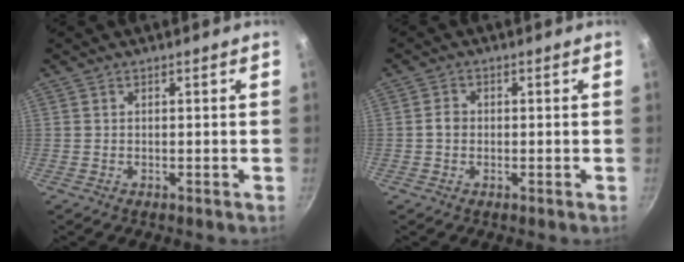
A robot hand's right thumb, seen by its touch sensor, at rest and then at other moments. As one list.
[{"total": 2.1, "force": [-0.3, 1.8, 1.1], "torque": [-0.012, 0.011, -0.006]}]